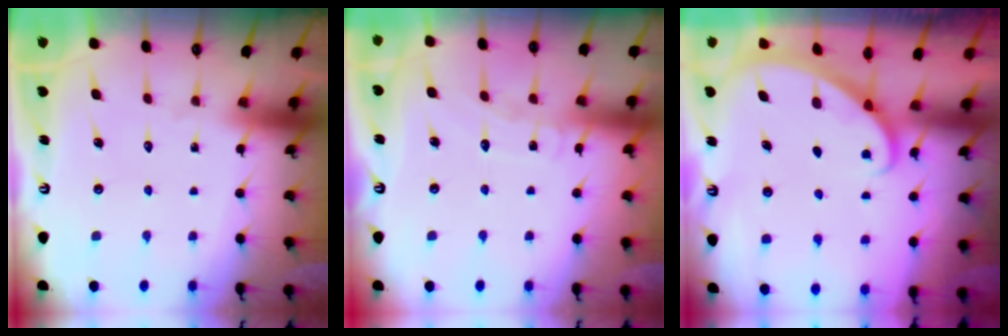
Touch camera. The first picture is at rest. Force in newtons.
{"total": 6.5, "press": 6.5, "slide": 0.6}
{"total": 1.8, "press": 1.8, "slide": 0.1}